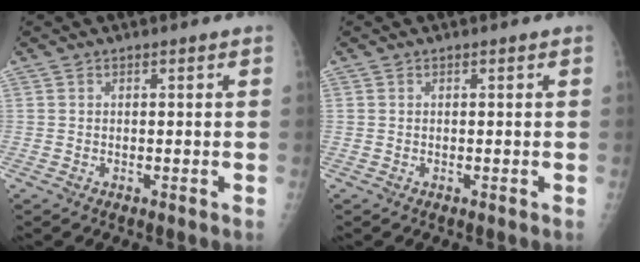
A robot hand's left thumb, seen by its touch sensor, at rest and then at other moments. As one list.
[{"total": 0.0}]